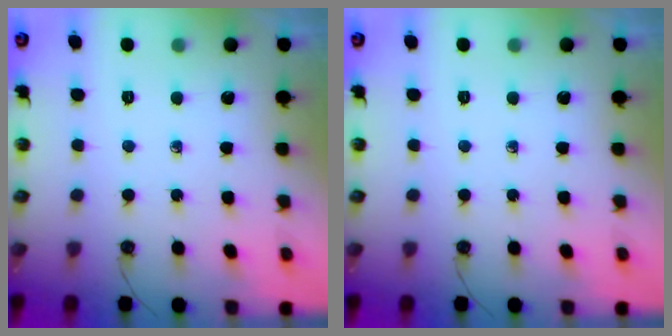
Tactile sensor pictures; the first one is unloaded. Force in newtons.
{"total": 0.0}